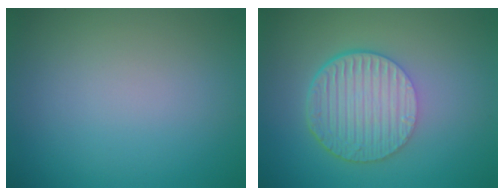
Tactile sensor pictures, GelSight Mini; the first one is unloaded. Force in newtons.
{"total": 6.5, "press": 4.3, "slide": 4.8}